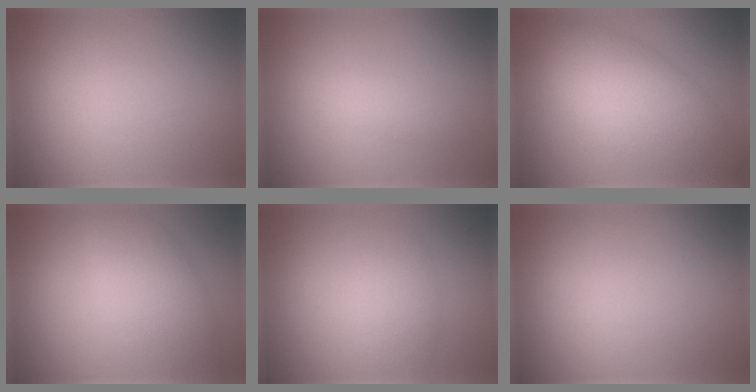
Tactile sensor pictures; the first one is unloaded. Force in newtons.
{"total": 1.3, "press": 1.3, "slide": 0.0}
{"total": 7.9, "press": 7.9, "slide": 0.2}
{"total": 5.4, "press": 5.4, "slide": 0.2}
{"total": 2.4, "press": 2.4, "slide": 0.0}
{"total": 0.0}